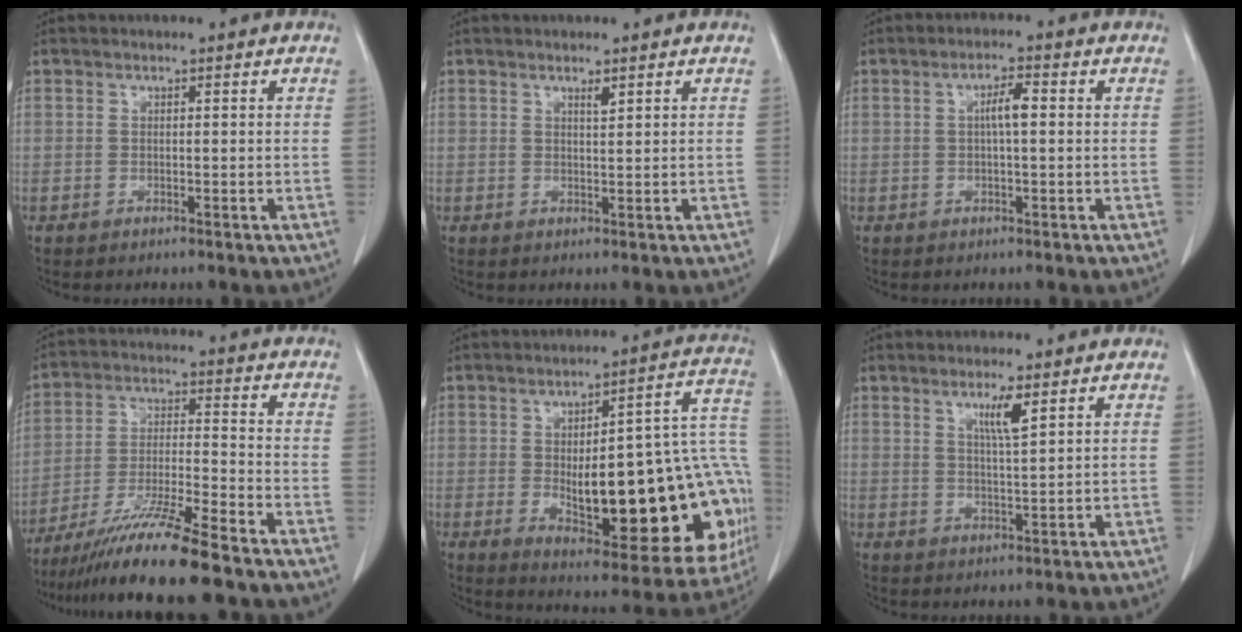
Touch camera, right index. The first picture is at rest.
{"total": 1.2, "force": [0.8, 0.1, 0.9], "torque": [-0.018, -0.004, 0.015]}
{"total": 3.4, "force": [0.3, 0.5, 3.3], "torque": [-0.061, 0.006, 0.004]}
{"total": 12.8, "force": [-10.2, -1.1, 7.7], "torque": [-0.135, -0.025, -0.181]}
{"total": 27.8, "force": [-4.1, 8.1, 26.2], "torque": [-0.255, 0.030, -0.029]}
{"total": 4.0, "force": [2.1, -0.1, 3.4], "torque": [-0.063, -0.006, 0.039]}